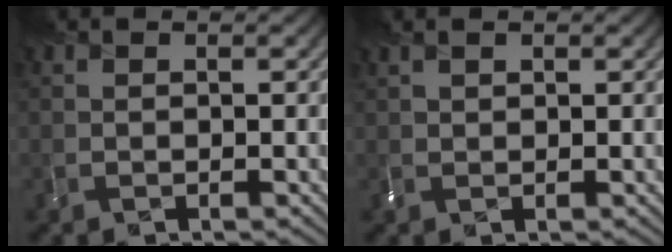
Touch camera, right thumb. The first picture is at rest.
{"total": 1.4, "force": [1.0, 0.7, 0.6], "torque": [-0.018, 0.005, 0.023]}